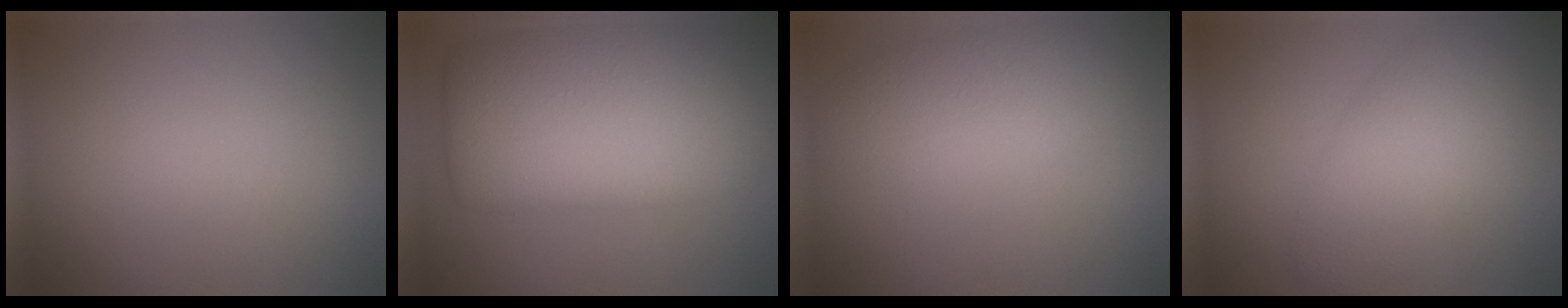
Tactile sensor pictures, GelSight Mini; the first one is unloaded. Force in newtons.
{"total": 12.3, "press": 12.3, "slide": 0.8}
{"total": 4.6, "press": 4.6, "slide": 0.2}
{"total": 5.0, "press": 5.0, "slide": 0.4}